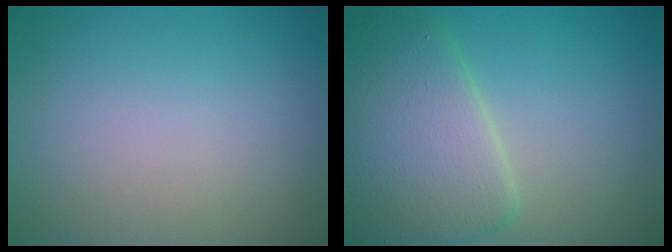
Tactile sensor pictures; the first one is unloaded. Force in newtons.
{"total": 7.2, "press": 7.2, "slide": 0.3}